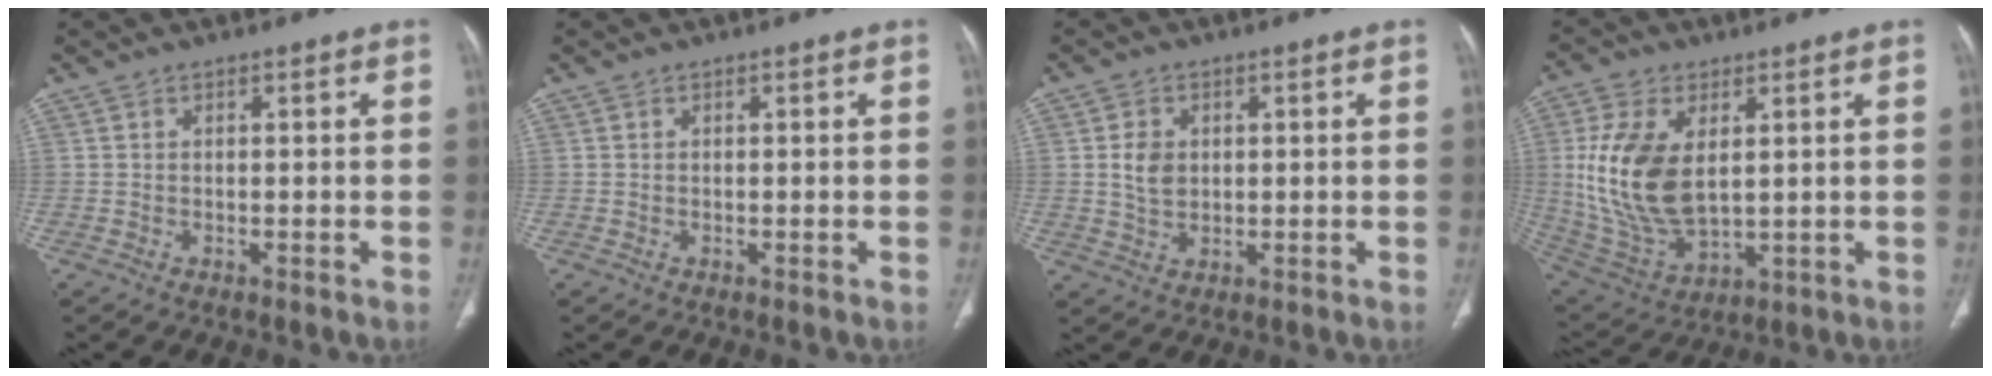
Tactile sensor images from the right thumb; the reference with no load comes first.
{"total": 0.0}
{"total": 4.8, "force": [0.9, 3.6, 3.1], "torque": [-0.044, -0.006, 0.020]}
{"total": 17.0, "force": [2.8, 9.9, 13.6], "torque": [-0.268, -0.018, 0.070]}